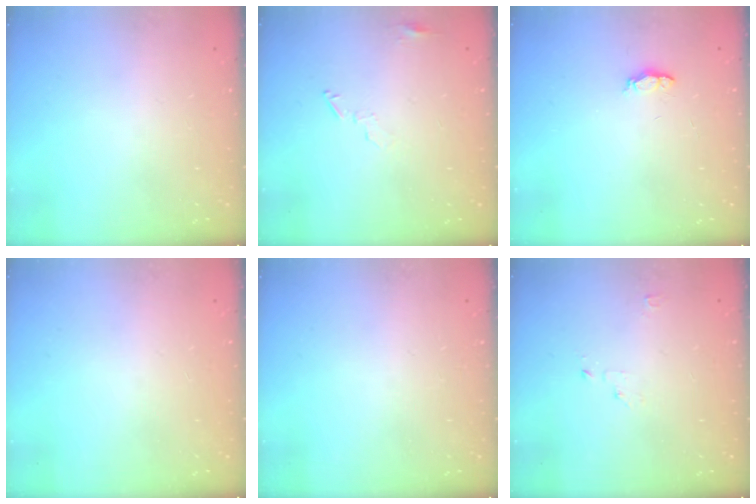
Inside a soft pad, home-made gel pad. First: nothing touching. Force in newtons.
{"total": 4.1, "press": 4.0, "slide": 0.2}
{"total": 4.1, "press": 3.6, "slide": 1.9}
{"total": 11.3, "press": 2.0, "slide": 11.1}
{"total": 0.0}
{"total": 2.1, "press": 2.1, "slide": 0.2}